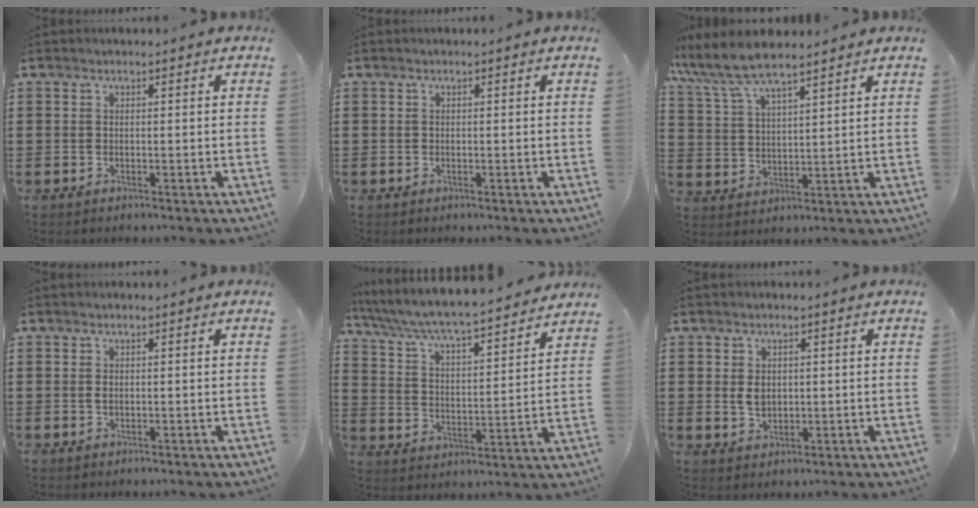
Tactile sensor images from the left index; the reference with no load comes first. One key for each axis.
{"total": 0.0}
{"total": 7.2, "fx": 6.3, "fy": 1.3, "fz": 3.4, "tx": -0.088, "ty": -0.018, "tz": 0.113}
{"total": 0.8, "fx": 0.0, "fy": 0.5, "fz": 0.6, "tx": -0.015, "ty": 0.001, "tz": -0.001}
{"total": 5.3, "fx": 4.9, "fy": 0.0, "fz": 2.0, "tx": -0.063, "ty": -0.040, "tz": 0.076}
{"total": 2.9, "fx": 0.4, "fy": 2.1, "fz": 2.0, "tx": -0.036, "ty": 0.004, "tz": 0.005}